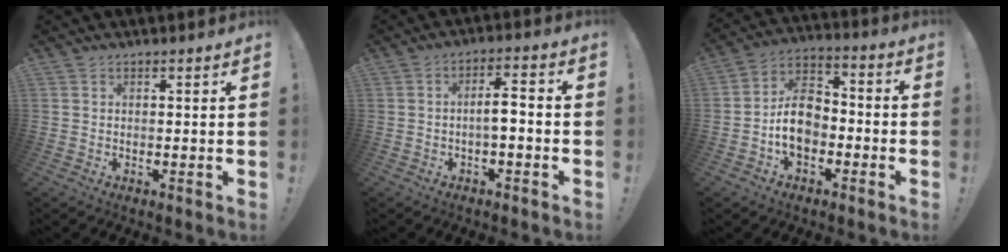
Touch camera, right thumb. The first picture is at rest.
{"total": 5.6, "force": [-1.5, 1.7, 5.2], "torque": [-0.082, 0.009, -0.028]}
{"total": 12.3, "force": [-3.3, 8.7, 8.0], "torque": [-0.142, 0.026, -0.054]}